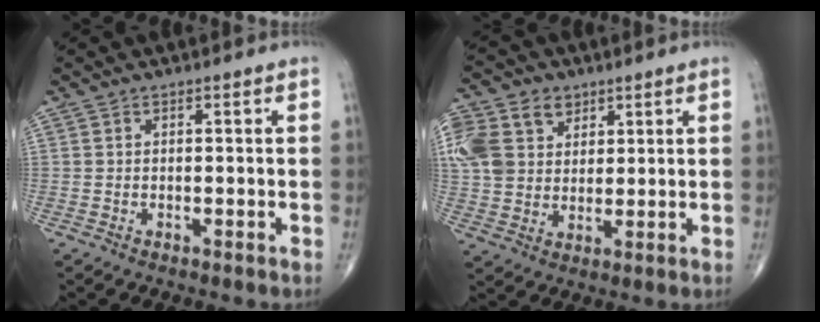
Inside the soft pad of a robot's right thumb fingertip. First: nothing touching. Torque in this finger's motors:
{"motor_torque": [-0.03, 0.22, 0.53, 0.52, 0.05]}